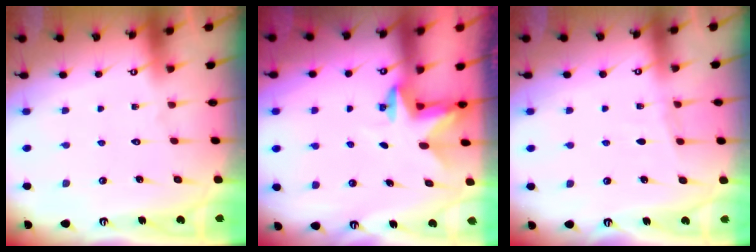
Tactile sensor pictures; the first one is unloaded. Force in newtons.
{"total": 2.5, "press": 2.5, "slide": 0.4}
{"total": 3.0, "press": 3.0, "slide": 0.4}